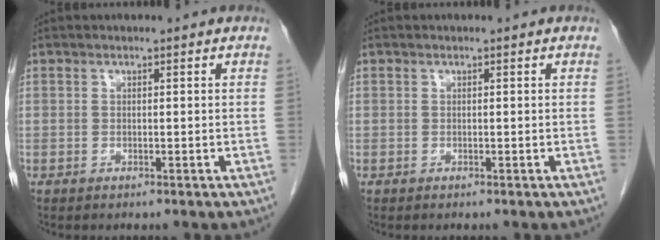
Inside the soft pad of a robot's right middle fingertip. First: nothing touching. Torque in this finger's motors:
{"motor_torque": [-0.04, 0.02, 0.02, 0.00]}